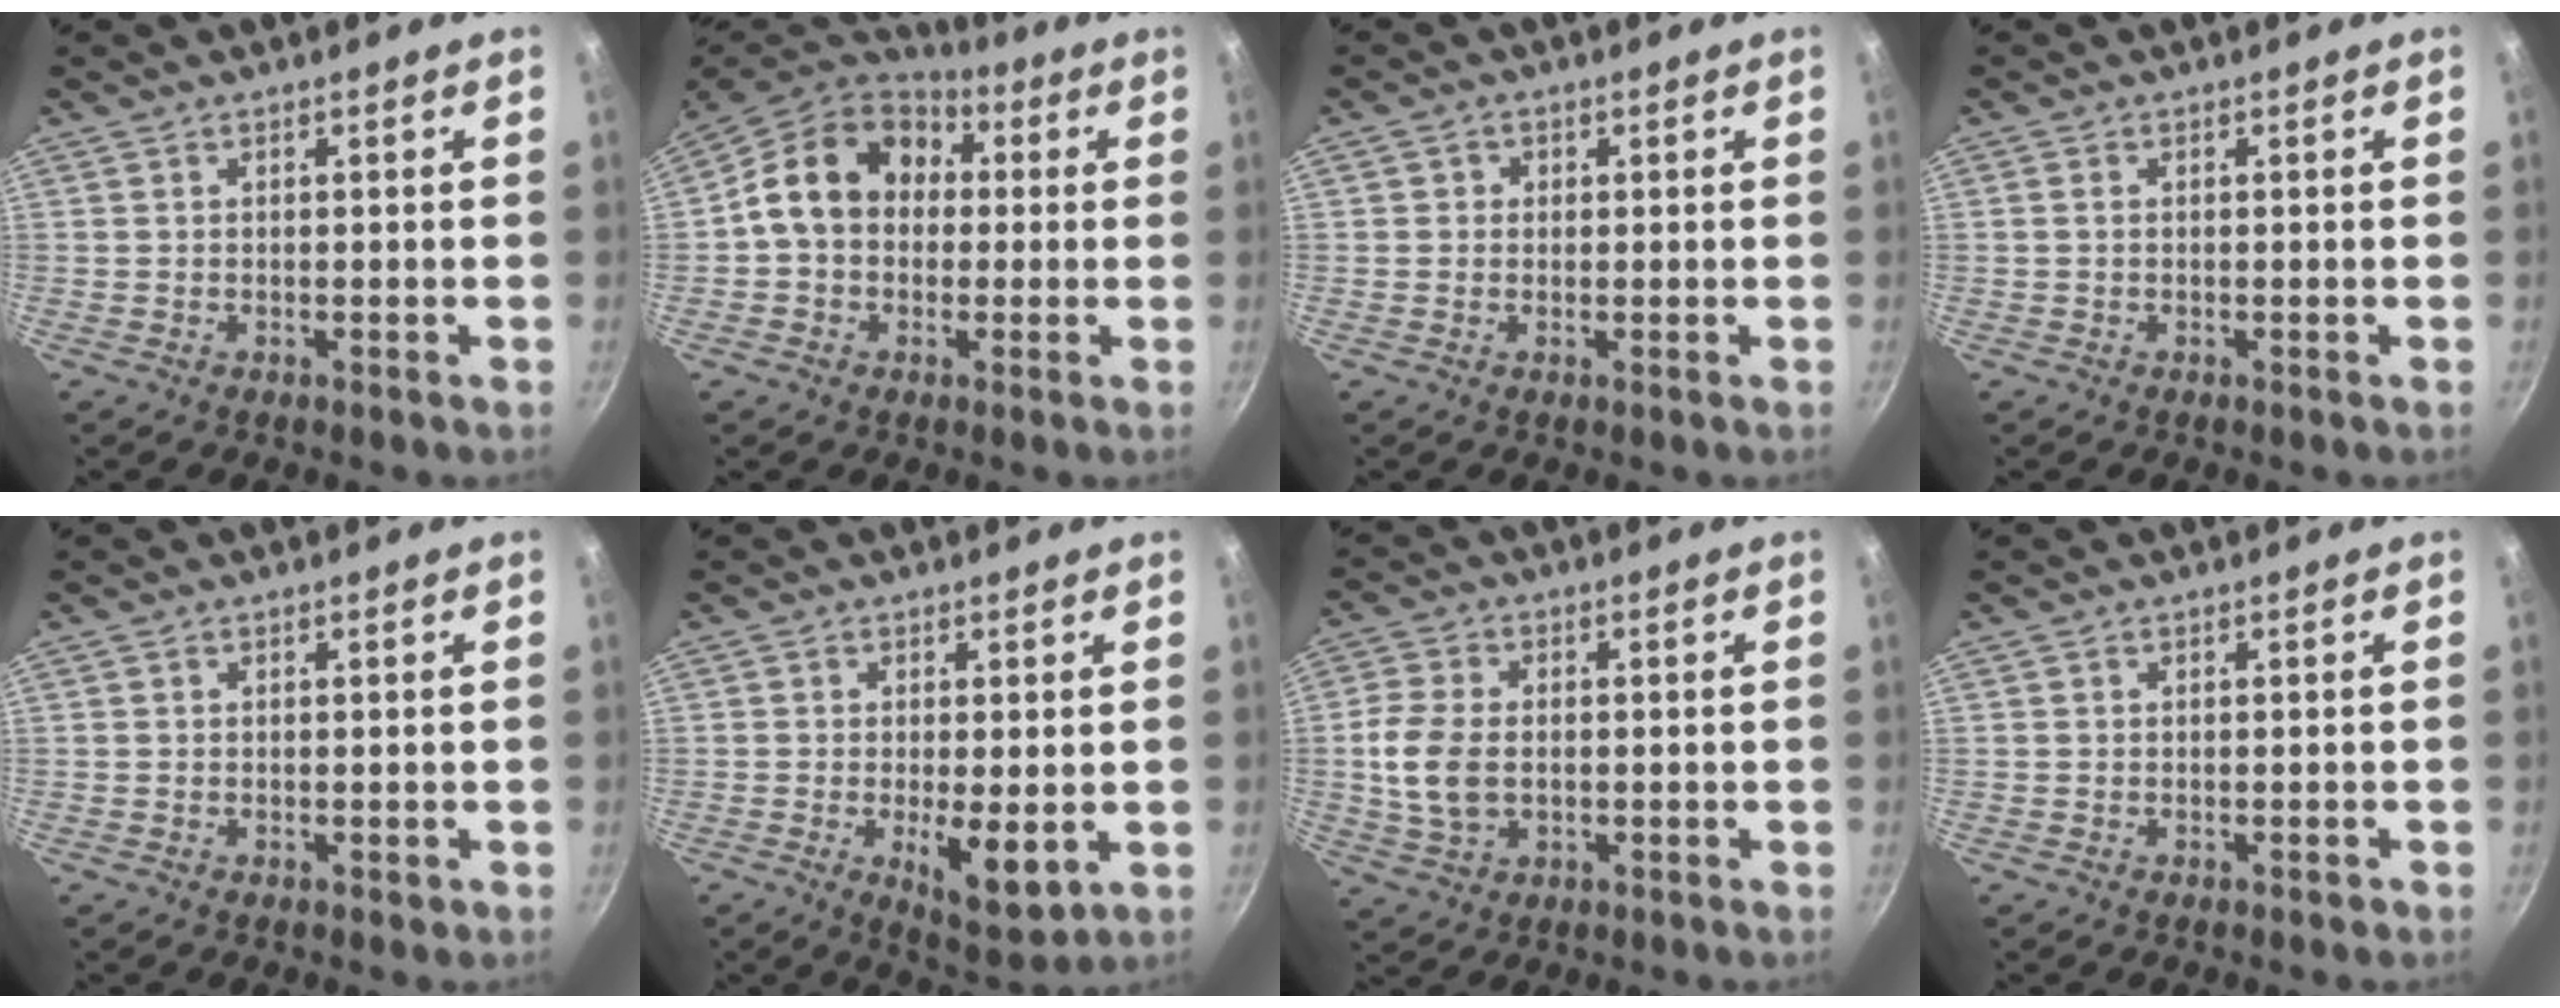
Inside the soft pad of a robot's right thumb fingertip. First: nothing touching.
{"total": 15.5, "force": [1.9, 12.4, 9.1], "torque": [-0.127, 0.037, 0.012]}
{"total": 1.8, "force": [0.3, 1.8, 0.5], "torque": [0.002, -0.001, -0.001]}
{"total": 0.8, "force": [0.1, 0.6, 0.5], "torque": [-0.009, 0.004, 0.000]}
{"total": 0.6, "force": [0.0, 0.5, 0.3], "torque": [-0.001, 0.001, 0.000]}
{"total": 8.0, "force": [-1.2, 3.0, 7.4], "torque": [-0.103, -0.017, -0.007]}
{"total": 9.1, "force": [-0.3, 6.2, 6.7], "torque": [-0.131, 0.004, -0.008]}
{"total": 0.6, "force": [-0.3, 0.4, 0.3], "torque": [-0.002, 0.003, -0.004]}